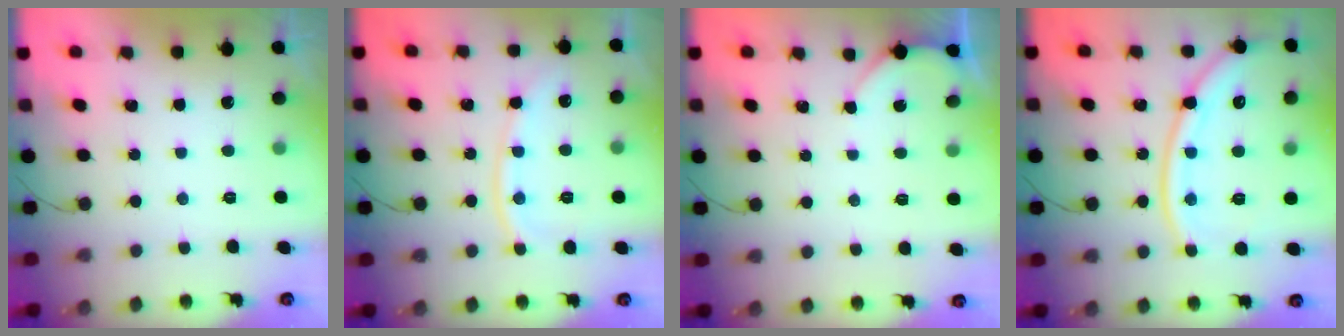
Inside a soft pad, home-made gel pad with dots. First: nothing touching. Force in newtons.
{"total": 10.8, "press": 10.7, "slide": 1.3}
{"total": 2.1, "press": 2.1, "slide": 0.2}
{"total": 15.3, "press": 15.2, "slide": 1.4}